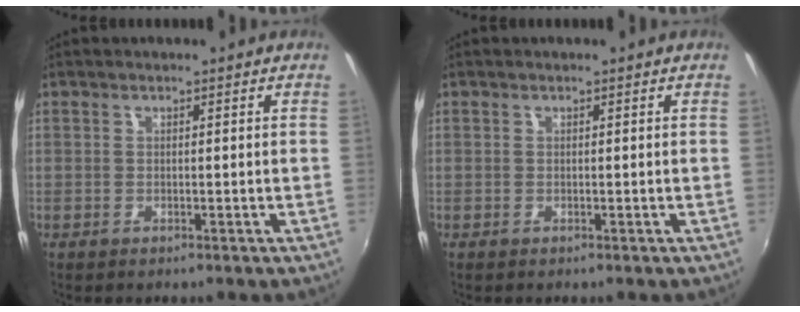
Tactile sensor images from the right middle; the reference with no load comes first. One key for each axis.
{"total": 0.0}